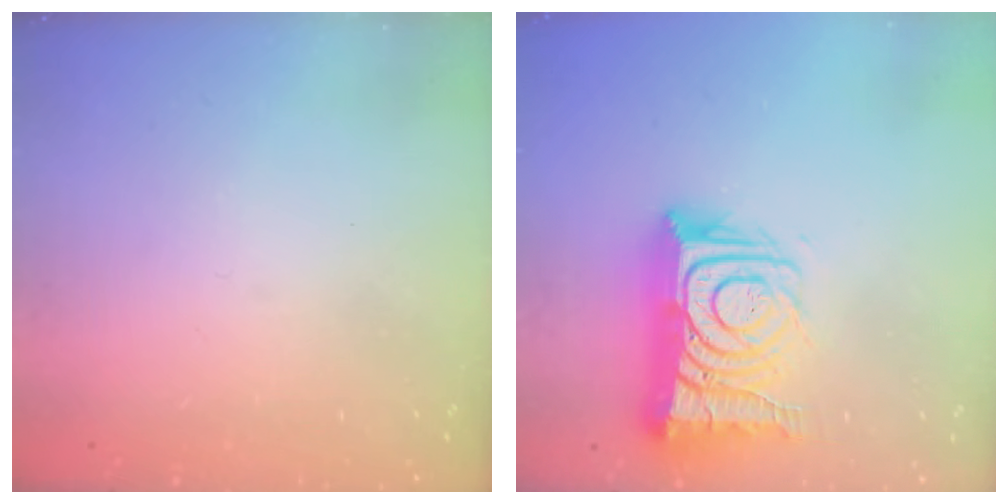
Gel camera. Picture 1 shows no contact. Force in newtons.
{"total": 17.6, "press": 17.5, "slide": 1.6}